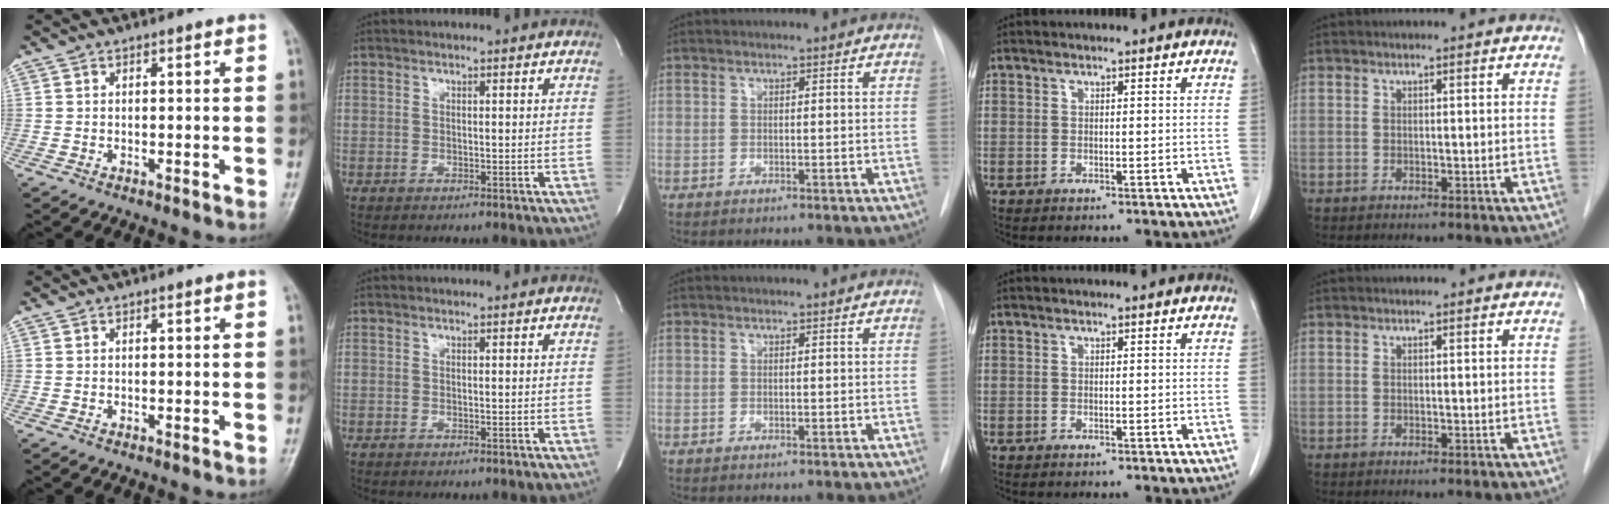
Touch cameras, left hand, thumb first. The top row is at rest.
{}